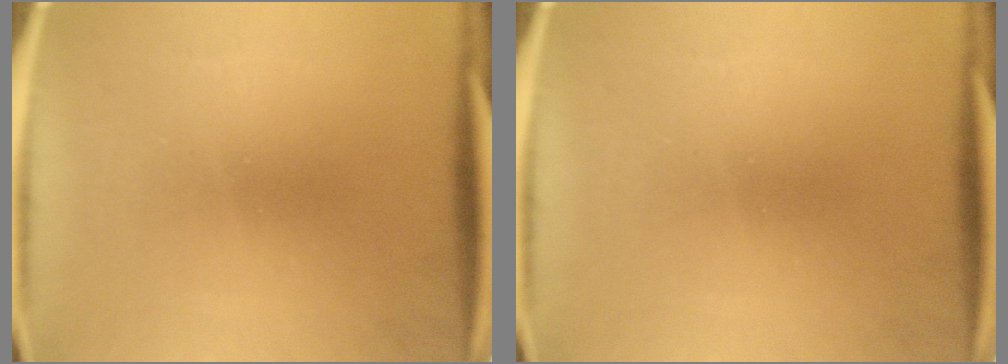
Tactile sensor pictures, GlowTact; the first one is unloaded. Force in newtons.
{"total": 0.0}